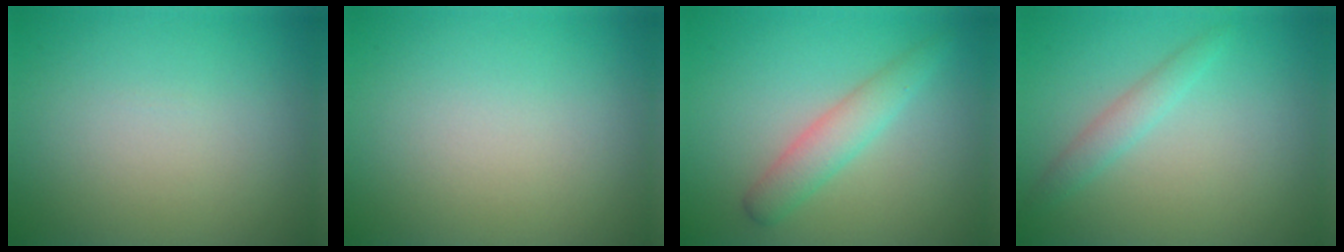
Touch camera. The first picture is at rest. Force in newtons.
{"total": 0.0}
{"total": 2.8, "press": 2.7, "slide": 0.1}
{"total": 1.7, "press": 1.7, "slide": 0.1}